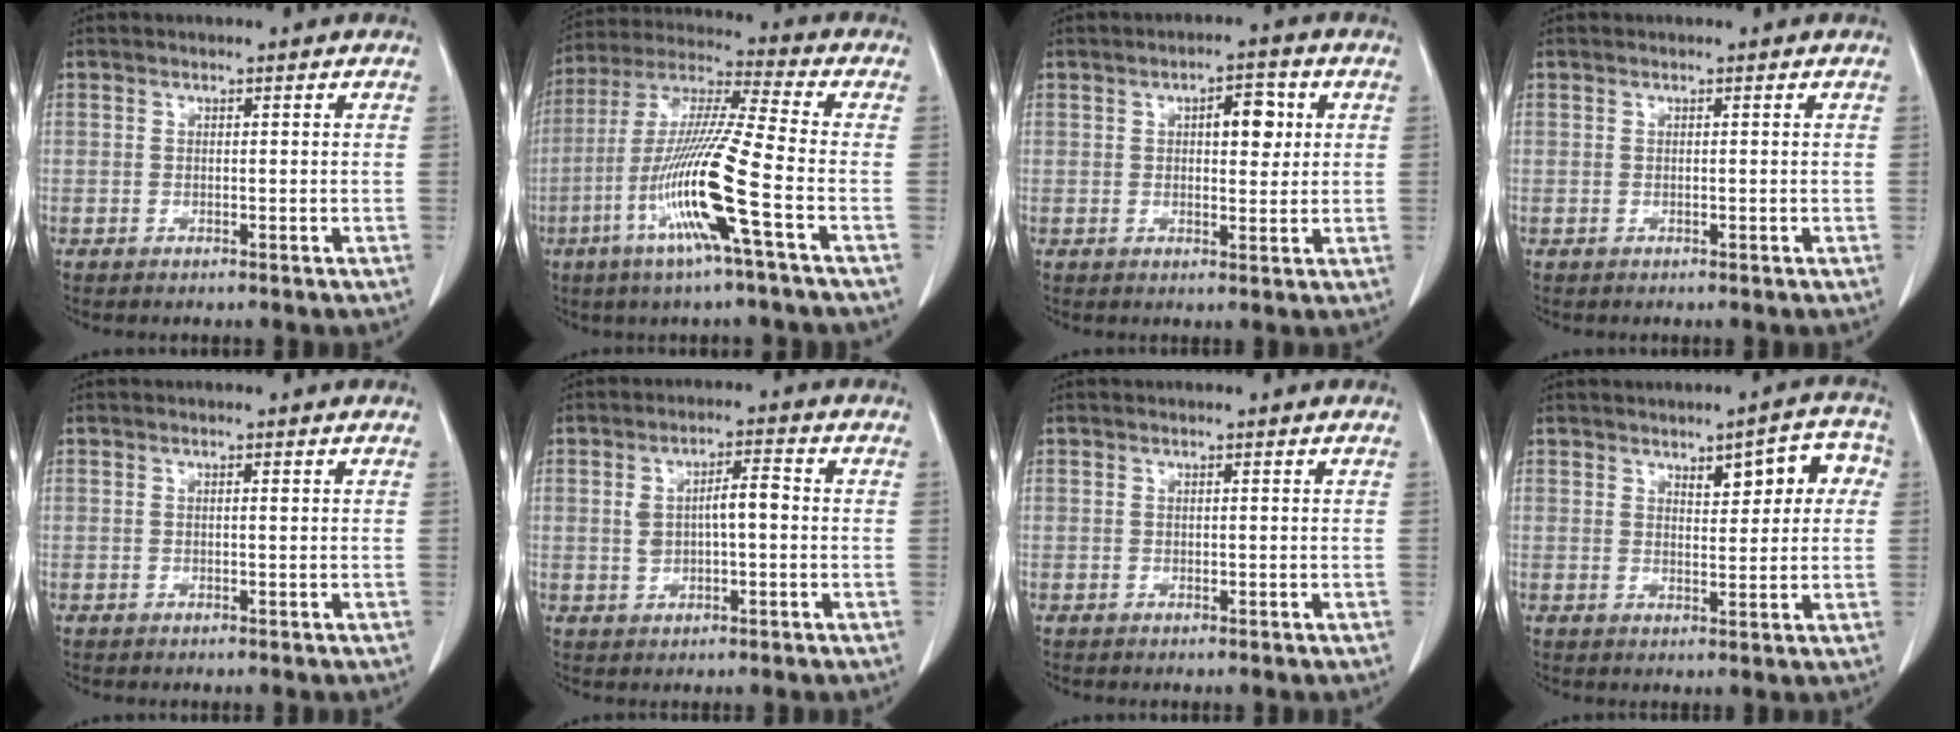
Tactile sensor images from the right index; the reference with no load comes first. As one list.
[{"total": 15.4, "force": [-5.6, -1.0, 14.3], "torque": [-0.291, -0.015, -0.113]}, {"total": 5.2, "force": [1.4, 2.2, 4.5], "torque": [-0.062, 0.008, 0.020]}, {"total": 0.0}, {"total": 0.5, "force": [0.1, 0.1, 0.5], "torque": [-0.010, 0.000, 0.001]}, {"total": 5.5, "force": [0.2, 1.9, 5.2], "torque": [-0.097, 0.020, 0.008]}, {"total": 0.0}, {"total": 6.9, "force": [2.5, 2.6, 5.9], "torque": [-0.064, 0.023, 0.031]}]